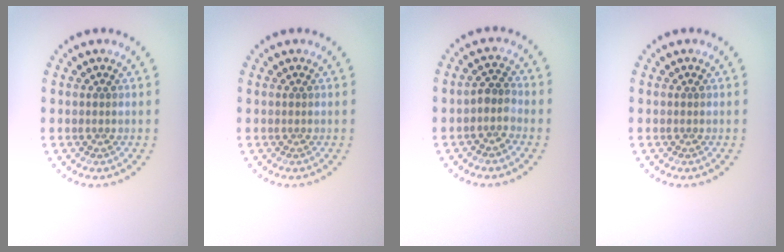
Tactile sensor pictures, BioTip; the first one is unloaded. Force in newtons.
{"total": 0.0}
{"total": 1.8, "press": 1.6, "slide": 1.0}
{"total": 0.0}